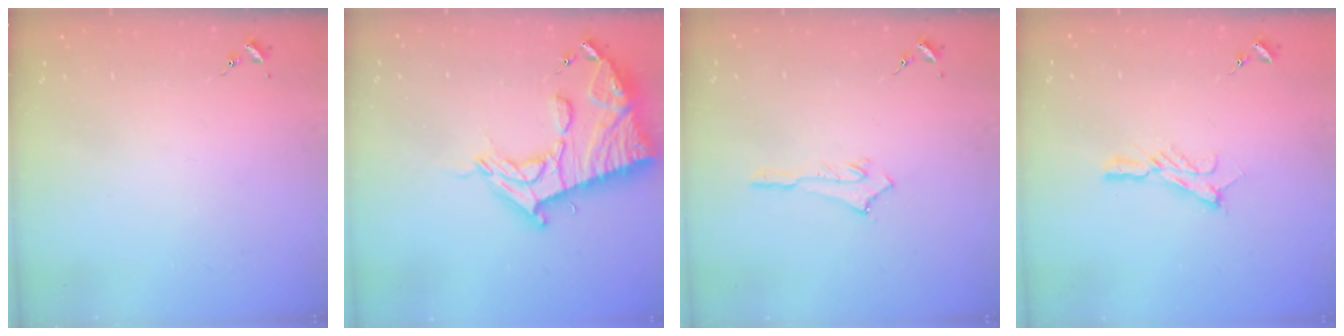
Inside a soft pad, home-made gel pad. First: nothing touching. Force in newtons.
{"total": 19.3, "press": 19.3, "slide": 1.6}
{"total": 2.5, "press": 2.5, "slide": 0.2}
{"total": 8.3, "press": 8.3, "slide": 0.6}